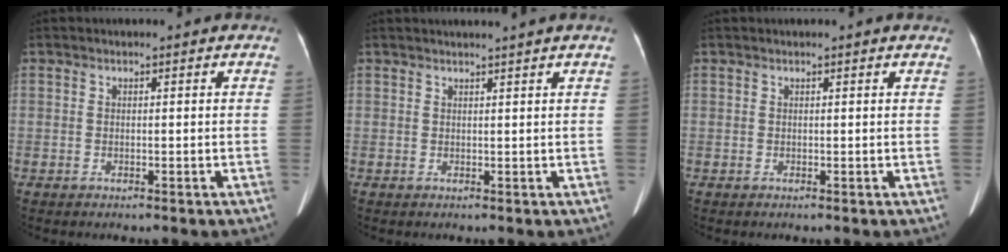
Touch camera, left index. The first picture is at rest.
{"total": 3.1, "force": [2.7, -0.9, 1.3], "torque": [-0.015, 0.009, 0.037]}
{"total": 1.1, "force": [1.0, -0.1, 0.4], "torque": [-0.011, 0.011, 0.014]}